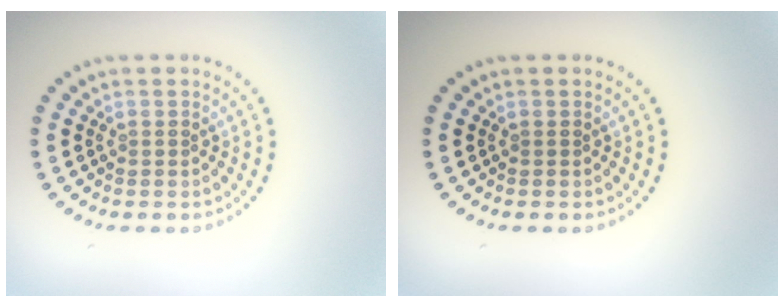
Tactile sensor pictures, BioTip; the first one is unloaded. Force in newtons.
{"total": 0.0}